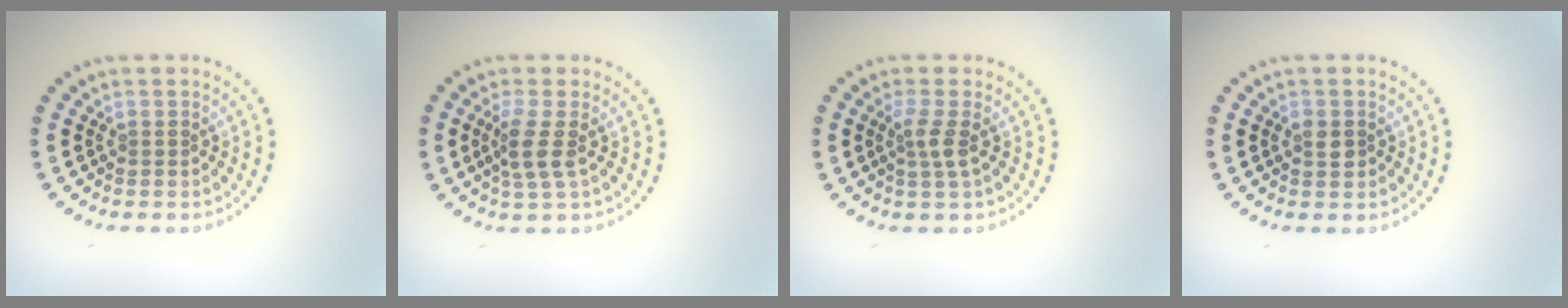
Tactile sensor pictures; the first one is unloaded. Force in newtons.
{"total": 2.5, "press": 1.9, "slide": 1.6}
{"total": 1.8, "press": 1.4, "slide": 1.2}
{"total": 1.3, "press": 1.3, "slide": 0.1}